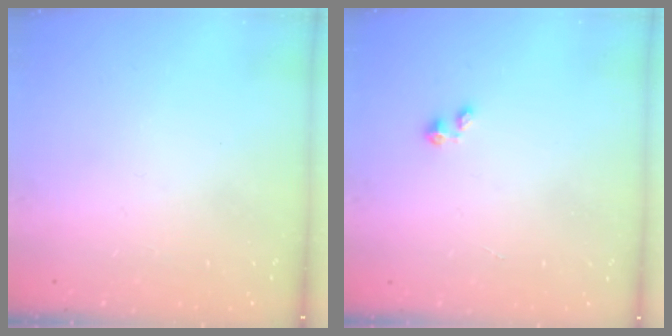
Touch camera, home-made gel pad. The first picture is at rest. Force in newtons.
{"total": 0.0}